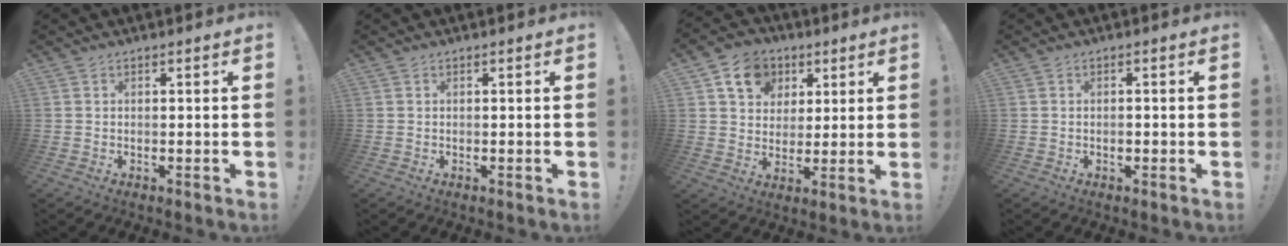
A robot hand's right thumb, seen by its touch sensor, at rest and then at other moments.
{"total": 0.0}
{"total": 11.2, "force": [4.9, 9.1, 4.1], "torque": [-0.059, -0.019, 0.097]}
{"total": 0.7, "force": [-0.3, 0.5, 0.5], "torque": [-0.007, 0.001, -0.005]}